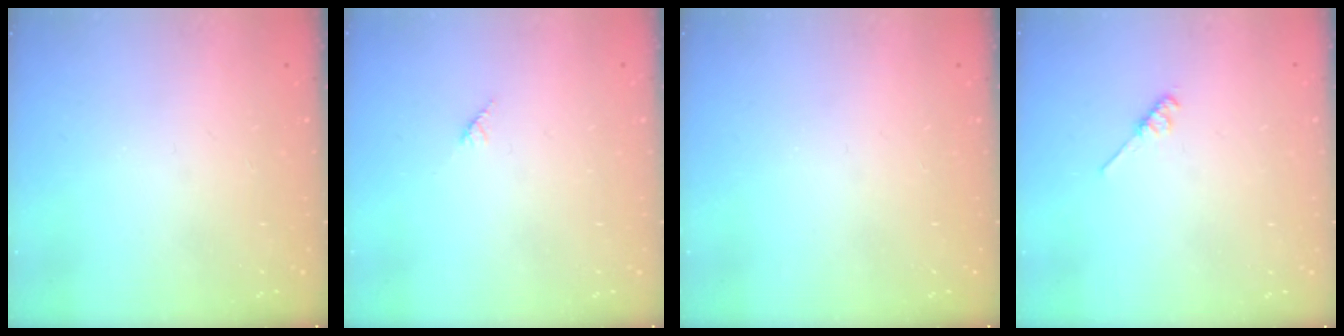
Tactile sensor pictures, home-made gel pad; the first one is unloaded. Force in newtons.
{"total": 2.7, "press": 2.7, "slide": 0.2}
{"total": 0.0}
{"total": 3.3, "press": 3.2, "slide": 0.5}